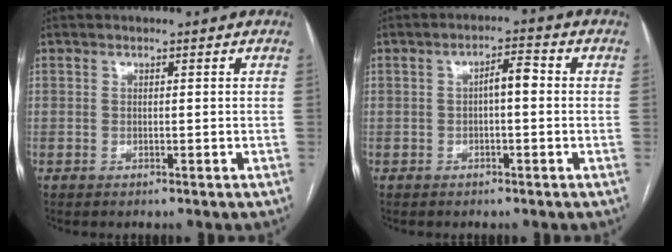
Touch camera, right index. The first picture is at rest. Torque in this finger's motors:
{"motor_torque": [0.23, -0.05, 0.09, 0.05]}